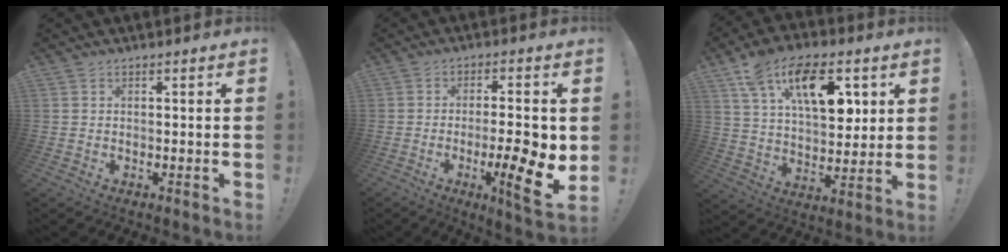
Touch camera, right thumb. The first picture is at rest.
{"total": 14.0, "force": [-3.1, 2.7, 13.3], "torque": [-0.174, 0.003, -0.042]}
{"total": 18.3, "force": [8.4, 10.0, 12.9], "torque": [-0.195, -0.025, 0.146]}